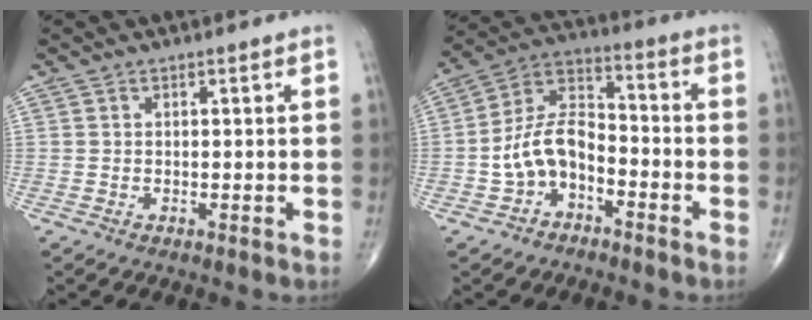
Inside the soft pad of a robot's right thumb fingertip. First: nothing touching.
{"total": 10.5, "force": [-3.7, 6.5, 7.4], "torque": [-0.129, 0.053, -0.077]}